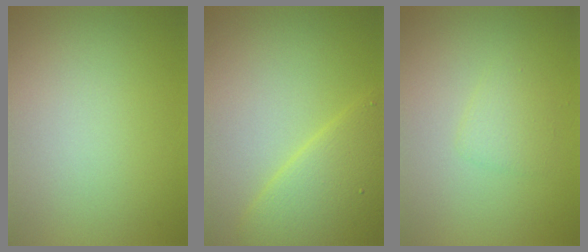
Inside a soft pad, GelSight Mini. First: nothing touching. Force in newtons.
{"total": 4.7, "press": 4.7, "slide": 0.2}
{"total": 1.6, "press": 1.6, "slide": 0.0}